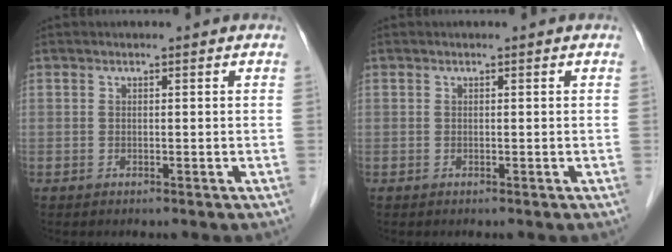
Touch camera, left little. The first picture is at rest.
{"total": 0.0}